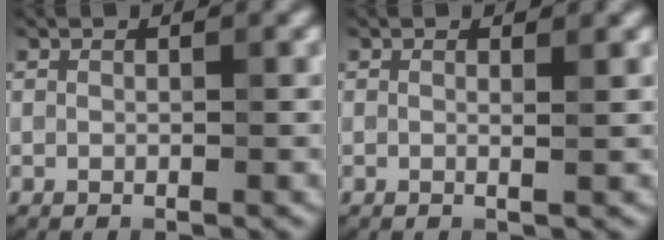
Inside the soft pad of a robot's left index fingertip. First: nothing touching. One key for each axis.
{"total": 0.7, "fx": 0.2, "fy": 0.1, "fz": 0.7, "tx": -0.008, "ty": -0.002, "tz": -0.001}